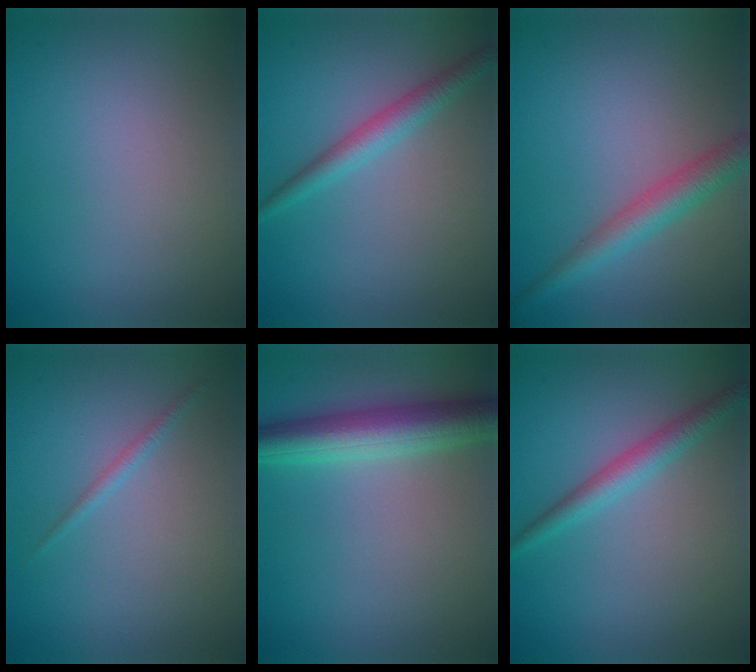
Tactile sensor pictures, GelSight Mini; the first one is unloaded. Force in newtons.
{"total": 2.5, "press": 2.5, "slide": 0.1}
{"total": 3.4, "press": 3.4, "slide": 0.1}
{"total": 0.8, "press": 0.8, "slide": 0.1}
{"total": 5.6, "press": 5.6, "slide": 0.2}
{"total": 2.5, "press": 2.5, "slide": 0.1}